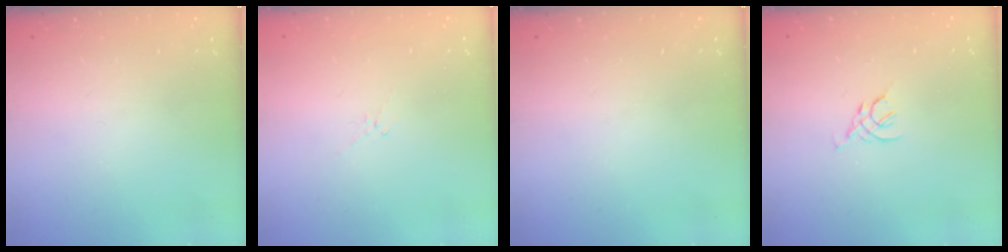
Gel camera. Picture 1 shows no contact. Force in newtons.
{"total": 2.1, "press": 2.0, "slide": 0.6}
{"total": 0.0}
{"total": 2.5, "press": 2.5, "slide": 0.7}